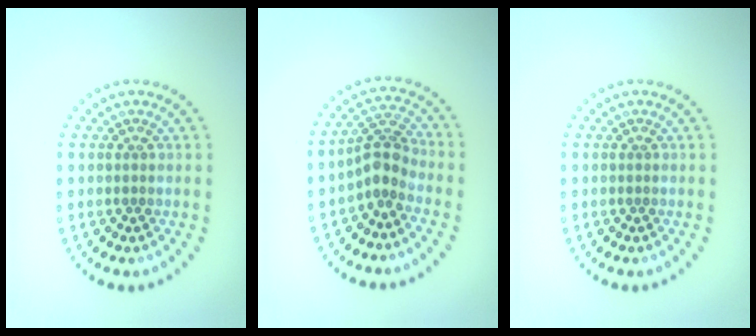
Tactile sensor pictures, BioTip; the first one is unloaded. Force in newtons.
{"total": 2.9, "press": 2.3, "slide": 1.8}
{"total": 0.0}